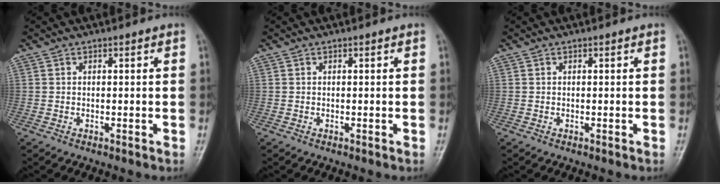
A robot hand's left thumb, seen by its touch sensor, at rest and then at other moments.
{"total": 0.0}
{"total": 0.0}